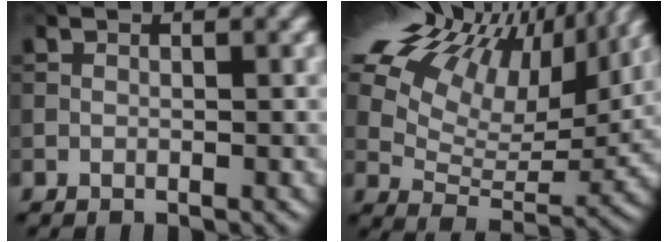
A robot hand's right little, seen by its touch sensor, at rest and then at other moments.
{"total": 18.3, "force": [11.7, 8.7, 11.1], "torque": [-0.219, 0.057, 0.177]}